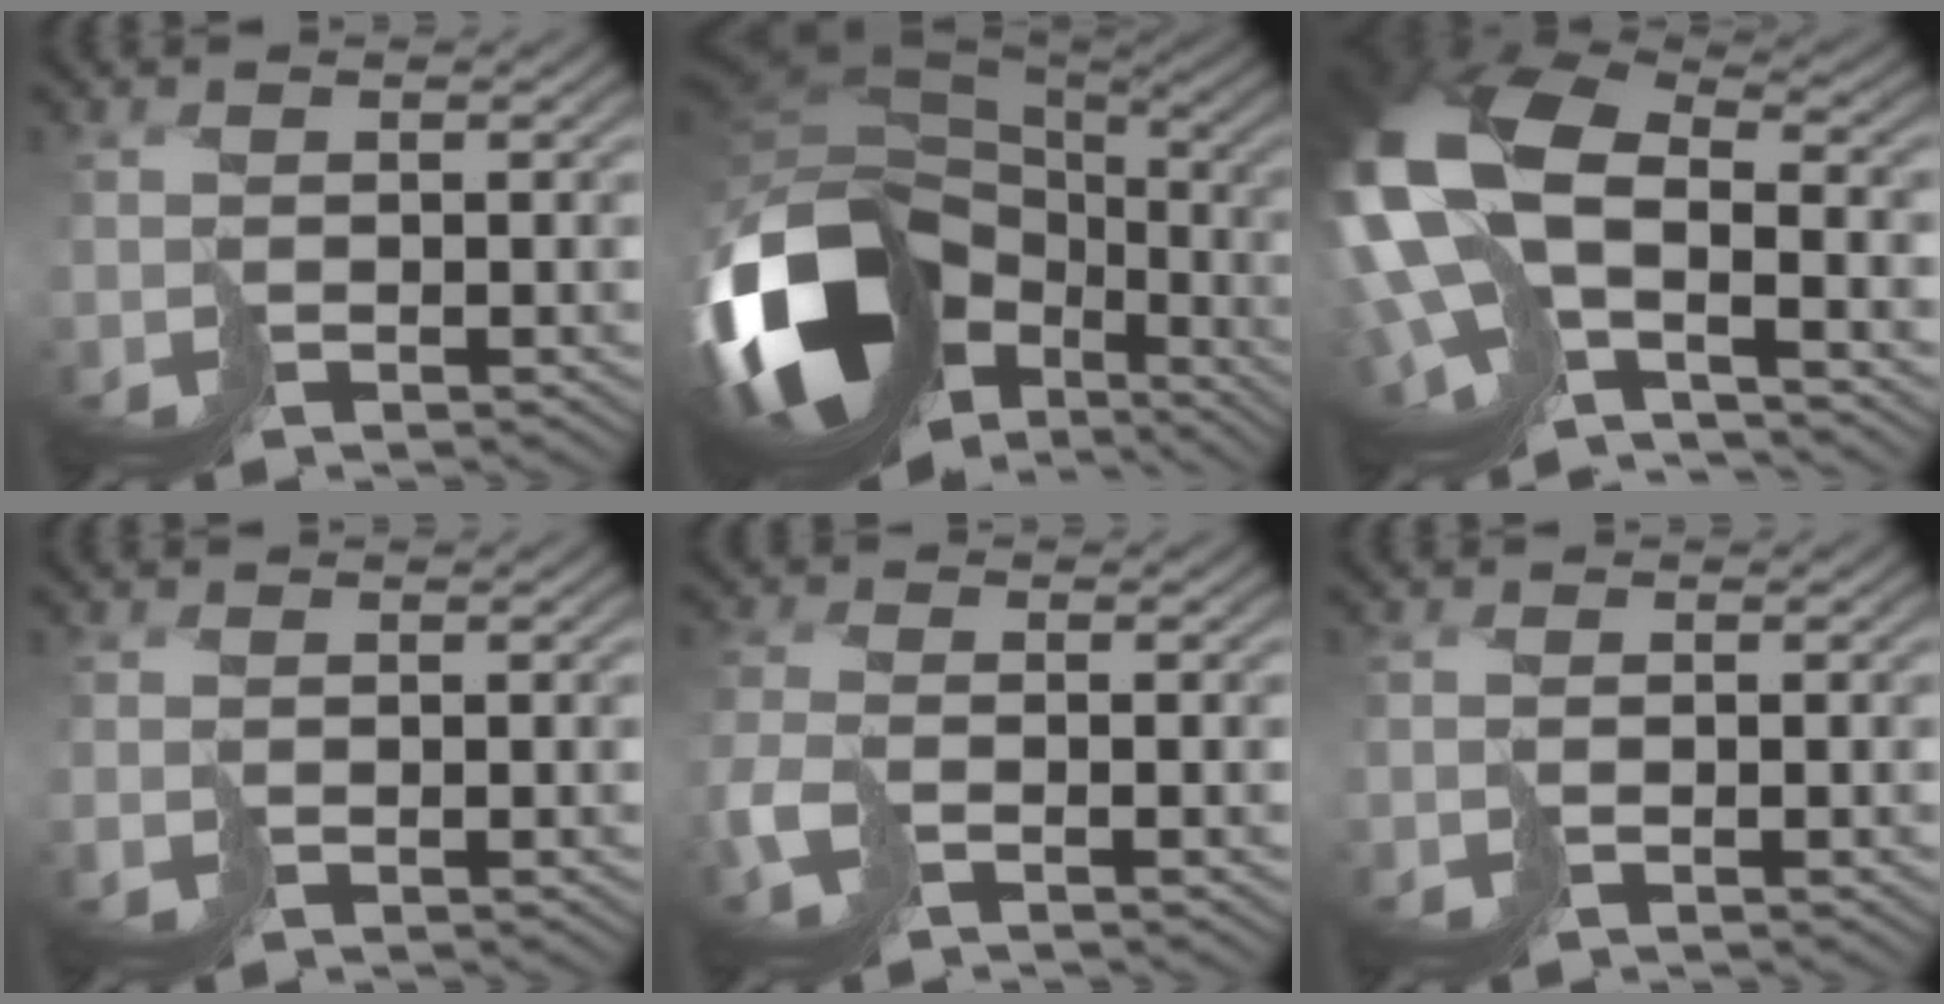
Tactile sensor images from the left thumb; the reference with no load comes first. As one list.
[{"total": 18.9, "force": [-6.4, 12.9, 12.3], "torque": [-0.301, -0.047, -0.084]}, {"total": 17.6, "force": [-1.8, 9.8, 14.5], "torque": [-0.329, -0.041, 0.009]}, {"total": 0.5, "force": [0.2, 0.3, 0.4], "torque": [-0.008, -0.005, 0.008]}, {"total": 4.4, "force": [-1.9, 2.0, 3.4], "torque": [-0.092, -0.016, -0.045]}, {"total": 1.3, "force": [-0.3, 0.3, 1.2], "torque": [-0.024, -0.002, -0.006]}]